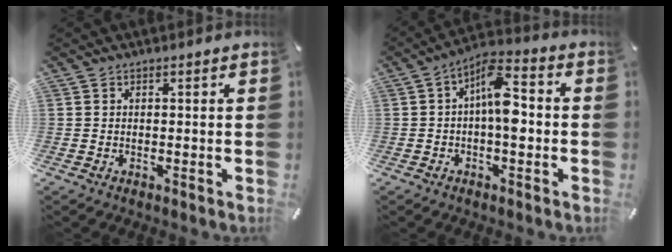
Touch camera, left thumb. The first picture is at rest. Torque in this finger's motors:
{"motor_torque": [0.15, 0.54, 0.46, -0.27, 0.11]}